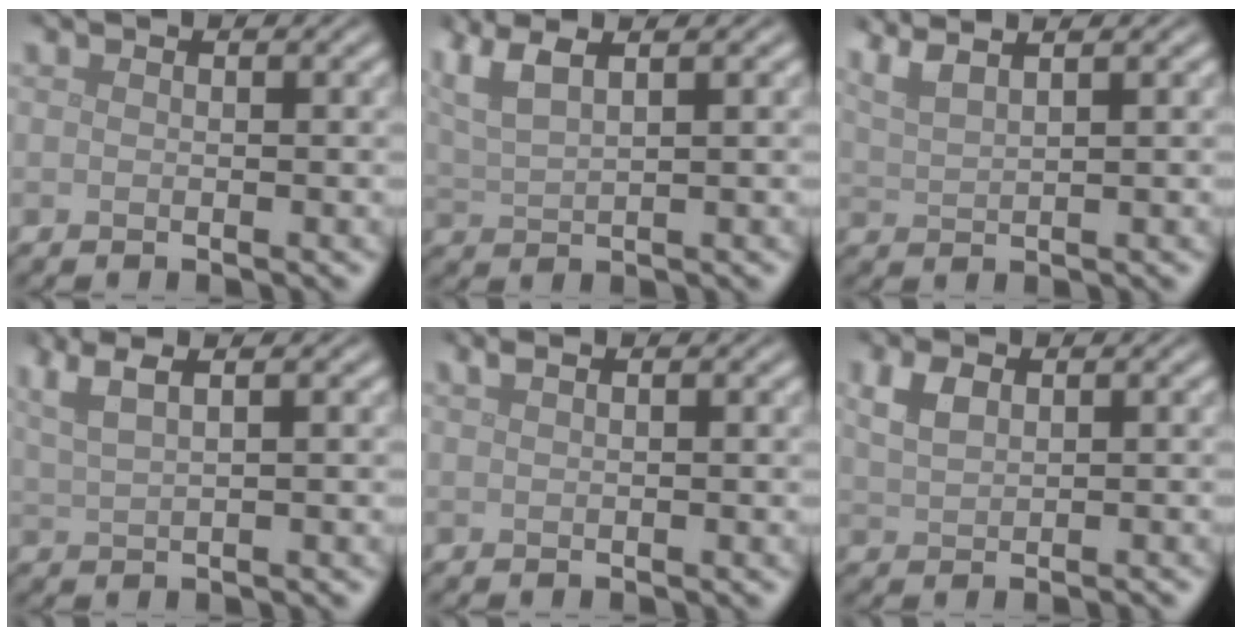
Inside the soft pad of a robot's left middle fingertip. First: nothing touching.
{"total": 4.6, "force": [2.8, 1.4, 3.3], "torque": [-0.068, 0.019, 0.054]}
{"total": 4.0, "force": [3.0, 1.1, 2.4], "torque": [-0.039, 0.022, 0.037]}
{"total": 4.7, "force": [2.9, 1.6, 3.3], "torque": [-0.059, 0.026, 0.034]}
{"total": 1.1, "force": [0.6, 0.4, 0.8], "torque": [-0.015, 0.006, 0.009]}
{"total": 2.3, "force": [0.9, 1.1, 1.7], "torque": [-0.037, 0.005, 0.020]}